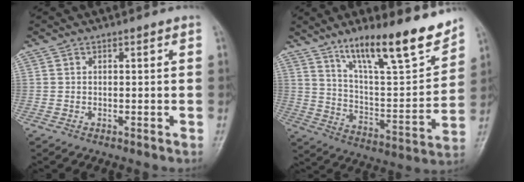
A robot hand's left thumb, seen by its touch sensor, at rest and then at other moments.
{"total": 19.4, "force": [13.7, 4.5, 12.9], "torque": [-0.171, -0.076, 0.232]}